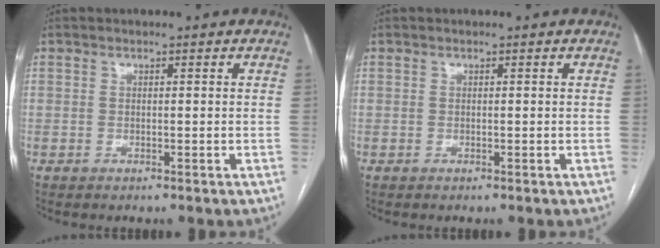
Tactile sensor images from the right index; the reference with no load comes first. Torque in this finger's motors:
{"motor_torque": [0.00, 0.01, 0.00, 0.00]}